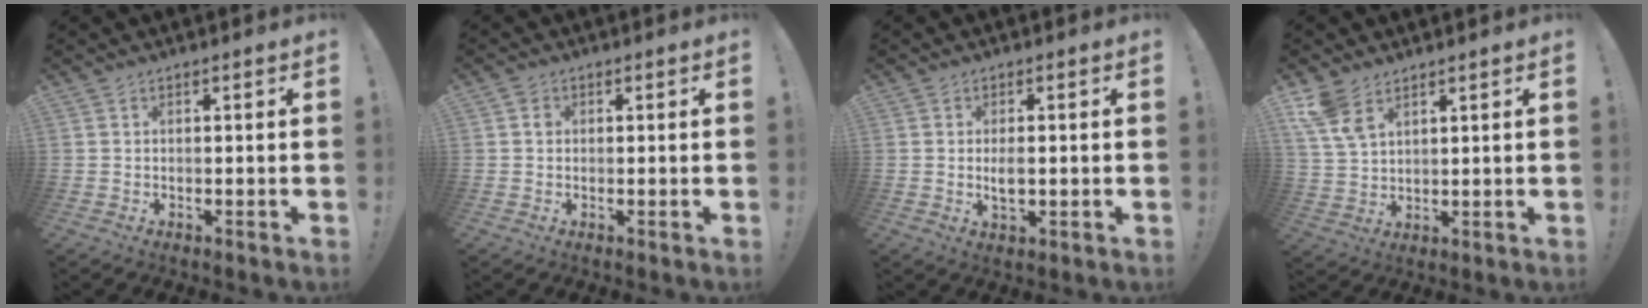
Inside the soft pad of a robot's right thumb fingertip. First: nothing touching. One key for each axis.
{"total": 1.4, "fx": 0.0, "fy": 1.3, "fz": 0.5, "tx": -0.005, "ty": 0.003, "tz": -0.001}
{"total": 3.8, "fx": 0.1, "fy": 2.1, "fz": 3.2, "tx": -0.049, "ty": -0.002, "tz": -0.001}
{"total": 8.0, "fx": 5.3, "fy": 4.1, "fz": 4.3, "tx": -0.089, "ty": -0.021, "tz": 0.102}